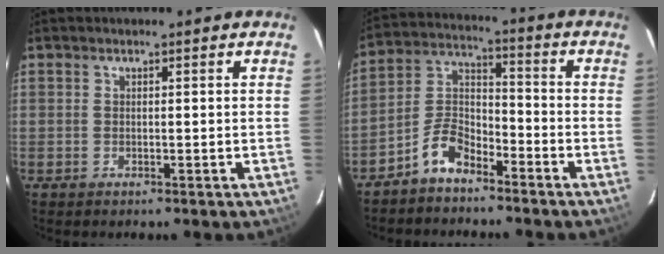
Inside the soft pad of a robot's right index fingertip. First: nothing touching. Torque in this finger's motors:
{"motor_torque": [0.65, -0.61, 0.01, -0.01]}